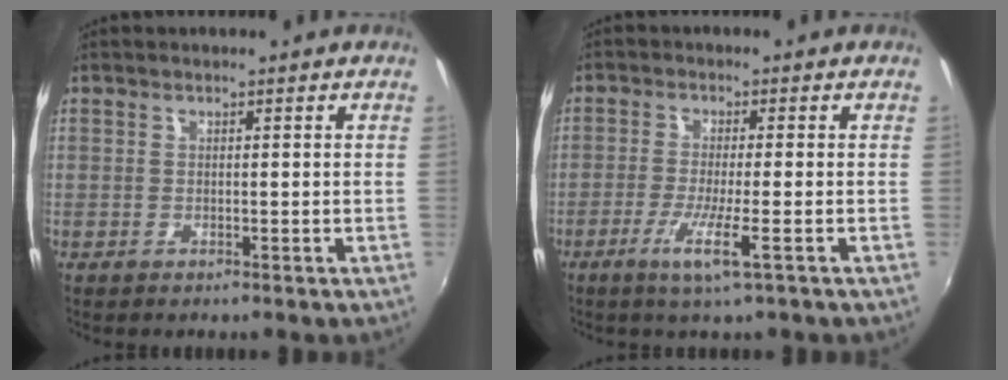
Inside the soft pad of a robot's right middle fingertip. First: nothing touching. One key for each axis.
{"total": 5.5, "fx": -2.9, "fy": -0.2, "fz": 4.7, "tx": -0.099, "ty": -0.014, "tz": -0.057}